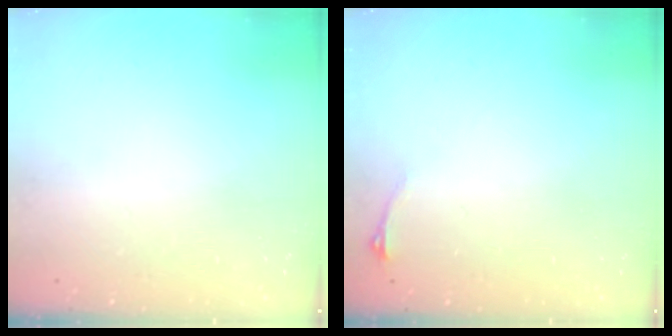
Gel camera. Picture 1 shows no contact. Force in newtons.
{"total": 2.9, "press": 2.6, "slide": 1.5}